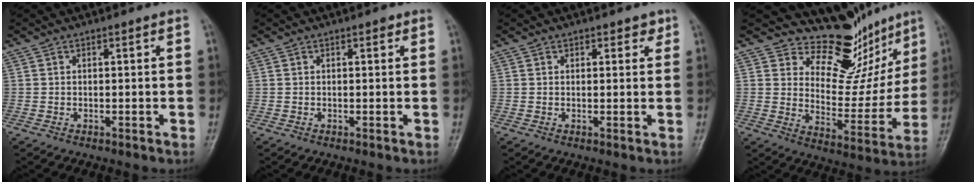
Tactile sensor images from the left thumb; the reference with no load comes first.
{"total": 0.6, "force": [0.3, 0.3, 0.4], "torque": [-0.002, 0.000, 0.002]}
{"total": 1.9, "force": [1.2, 1.2, 0.8], "torque": [0.009, -0.004, 0.011]}
{"total": 14.1, "force": [11.9, 6.7, 3.5], "torque": [0.009, -0.092, 0.172]}